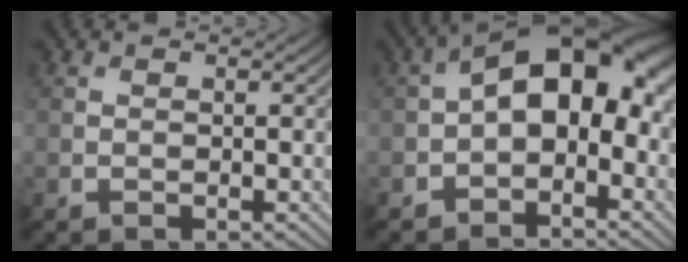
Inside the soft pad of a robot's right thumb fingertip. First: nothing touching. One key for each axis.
{"total": 11.0, "fx": 0.1, "fy": 6.6, "fz": 8.8, "tx": -0.132, "ty": 0.018, "tz": -0.011}